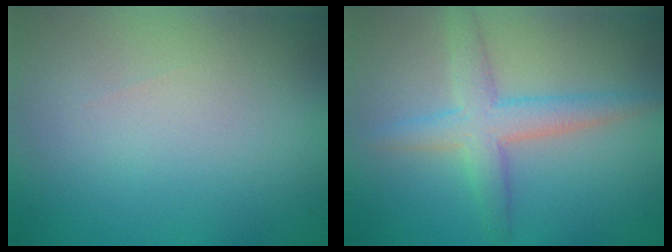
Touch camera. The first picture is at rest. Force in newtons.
{"total": 3.8, "press": 3.8, "slide": 0.1}